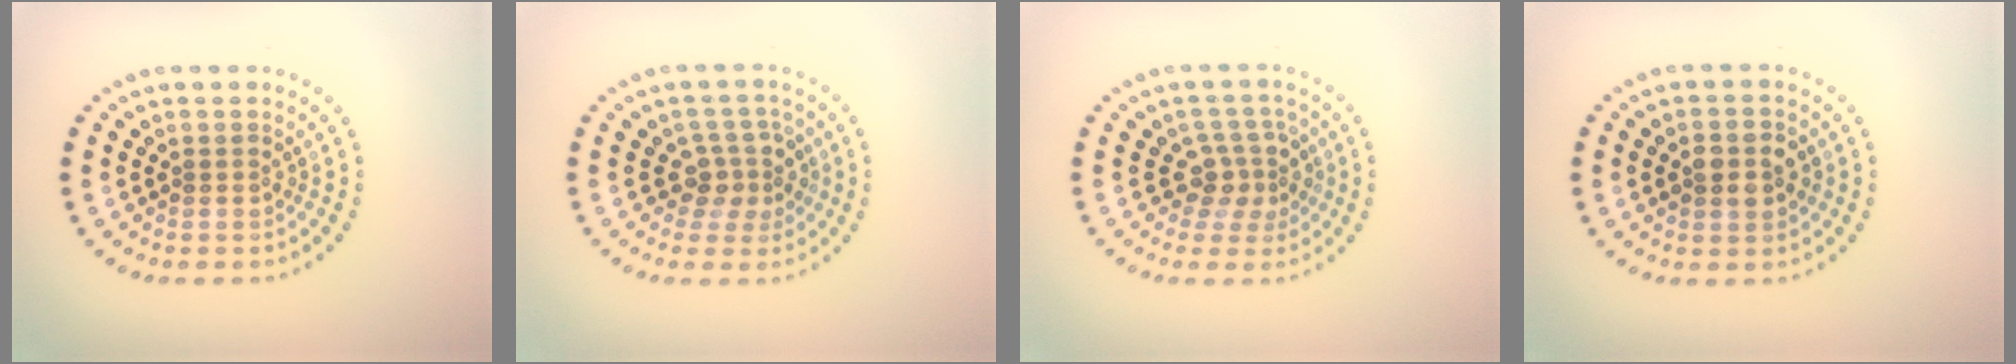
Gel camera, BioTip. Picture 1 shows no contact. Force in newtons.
{"total": 2.8, "press": 2.3, "slide": 1.7}
{"total": 2.8, "press": 2.1, "slide": 1.8}
{"total": 2.9, "press": 2.9, "slide": 0.2}